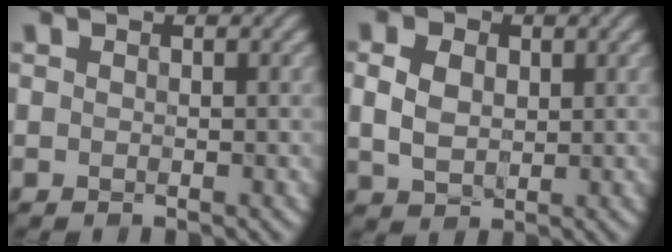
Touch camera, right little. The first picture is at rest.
{"total": 2.9, "force": [0.1, 2.2, 1.9], "torque": [-0.045, -0.005, 0.002]}